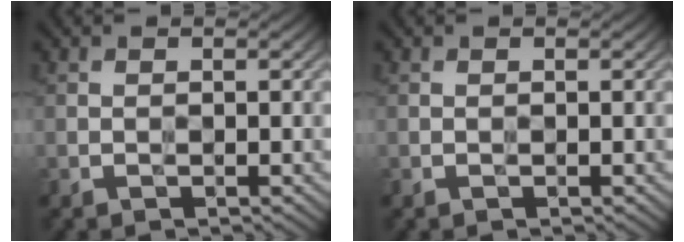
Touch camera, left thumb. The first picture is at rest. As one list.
[{"total": 0.0}]